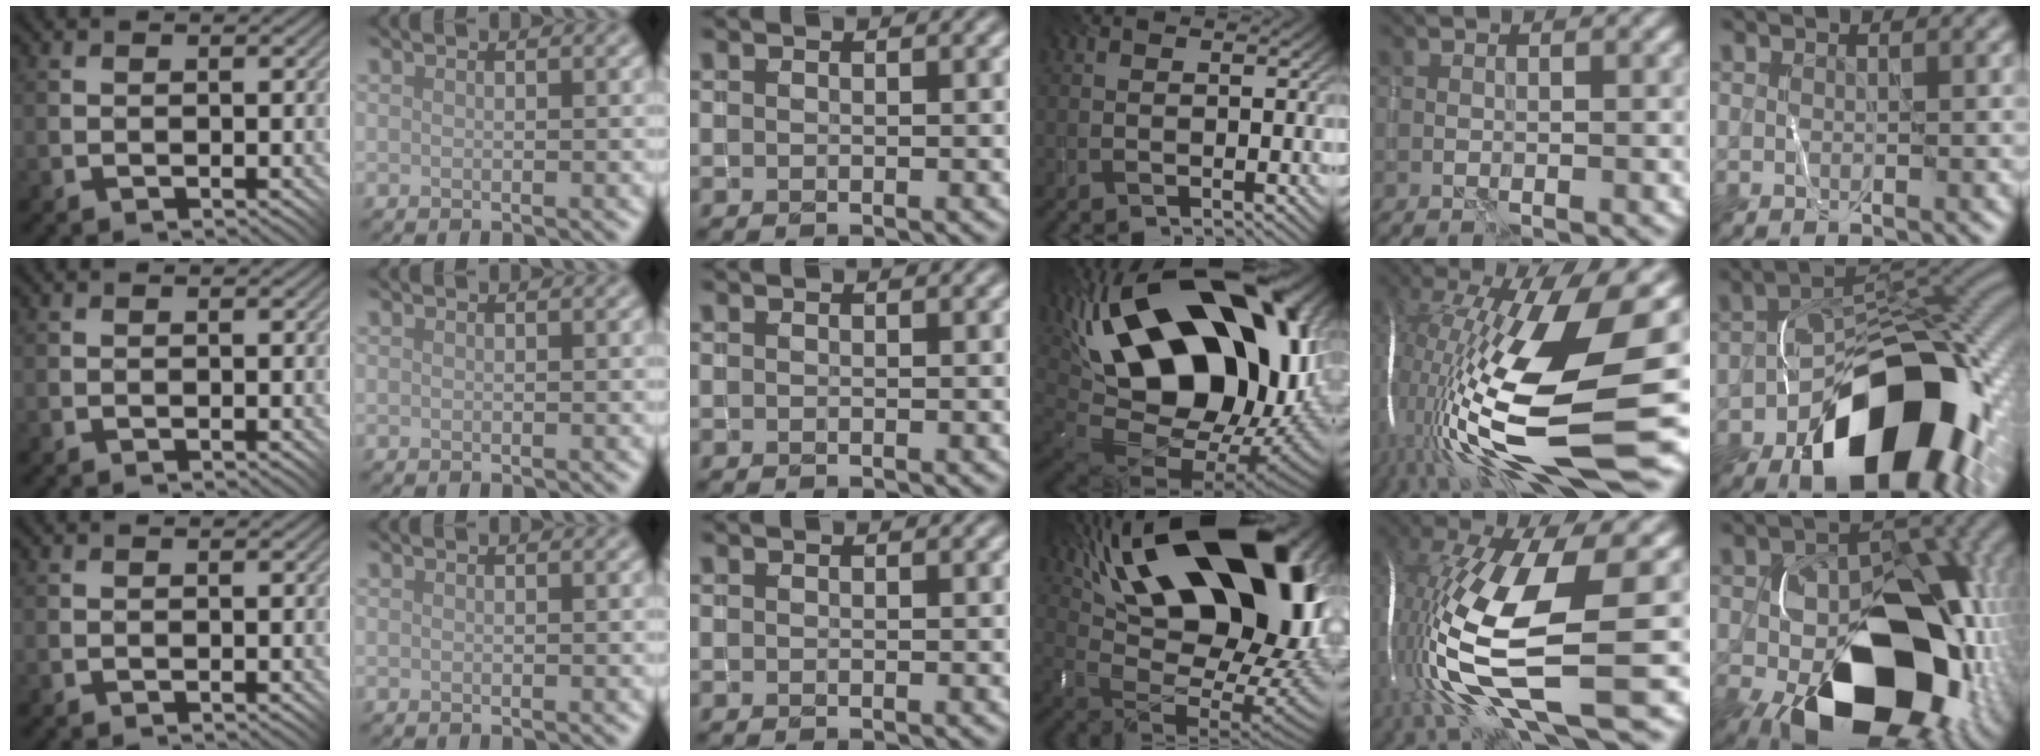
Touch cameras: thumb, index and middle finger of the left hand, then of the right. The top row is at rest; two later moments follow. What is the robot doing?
{"motion": "wrap", "object": "thread"}